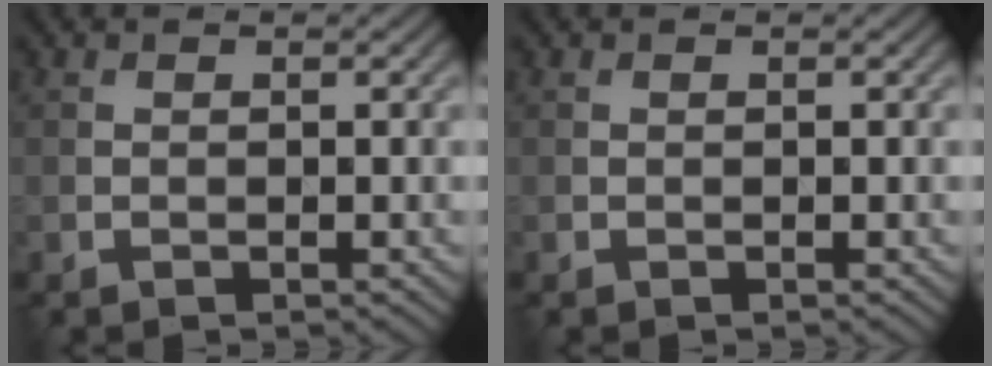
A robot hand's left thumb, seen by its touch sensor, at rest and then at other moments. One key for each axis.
{"total": 0.0}